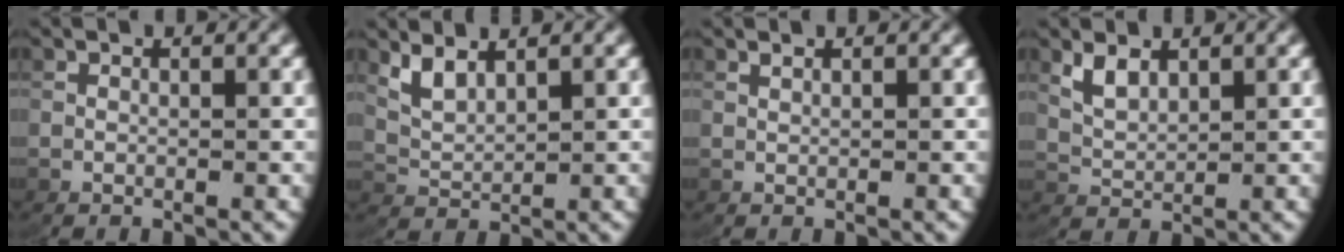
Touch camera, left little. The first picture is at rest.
{"total": 2.3, "force": [1.7, 0.7, 1.4], "torque": [-0.039, -0.003, 0.041]}
{"total": 0.9, "force": [0.6, -0.7, 0.0], "torque": [0.000, 0.001, 0.016]}
{"total": 1.9, "force": [1.5, 0.4, 1.2], "torque": [-0.035, -0.005, 0.038]}